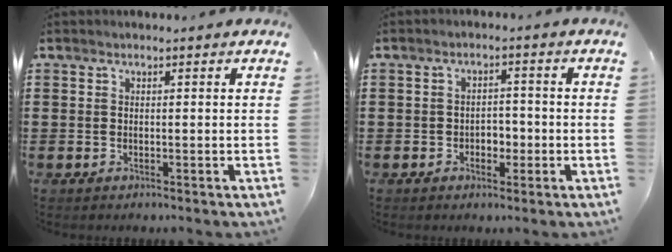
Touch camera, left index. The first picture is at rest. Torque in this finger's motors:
{"motor_torque": [0.06, 0.05, 0.03, 0.03]}